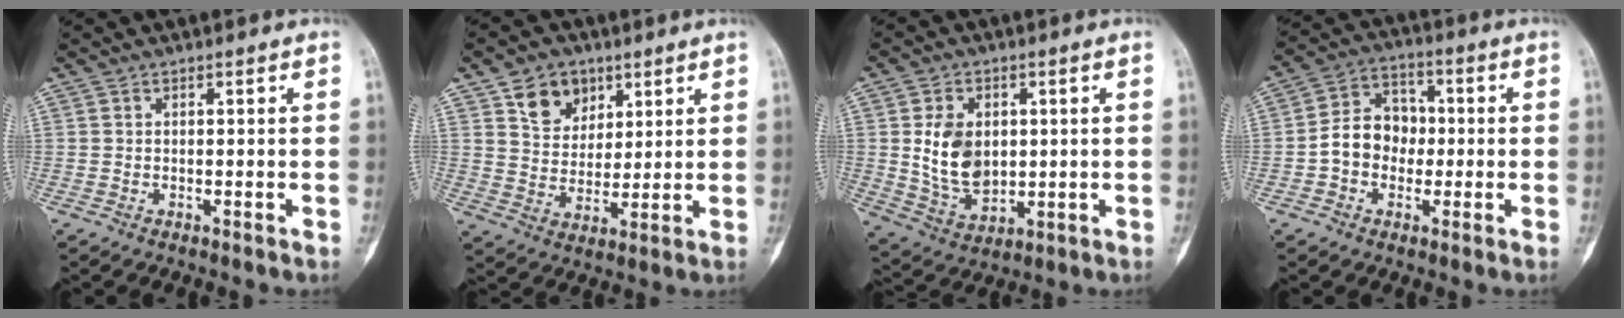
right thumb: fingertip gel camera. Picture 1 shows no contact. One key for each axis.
{"total": 9.2, "fx": 5.0, "fy": 6.8, "fz": 3.7, "tx": -0.029, "ty": -0.026, "tz": 0.090}
{"total": 10.9, "fx": 1.5, "fy": 7.7, "fz": 7.6, "tx": -0.113, "ty": -0.016, "tz": 0.043}
{"total": 9.5, "fx": -1.0, "fy": 7.8, "fz": 5.4, "tx": -0.063, "ty": 0.033, "tz": -0.031}